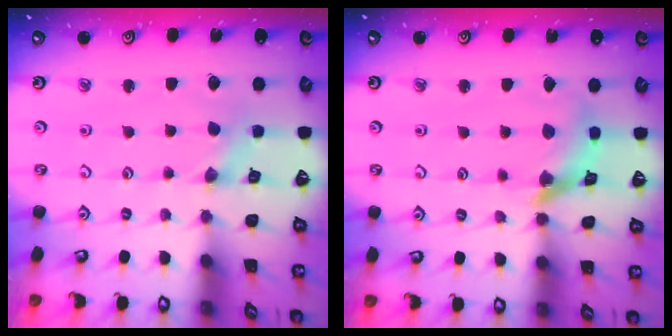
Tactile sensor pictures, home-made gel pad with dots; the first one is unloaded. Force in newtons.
{"total": 11.3, "press": 11.3, "slide": 1.4}